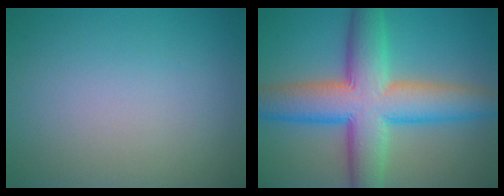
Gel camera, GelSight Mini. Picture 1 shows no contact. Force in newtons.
{"total": 11.0, "press": 11.0, "slide": 0.5}